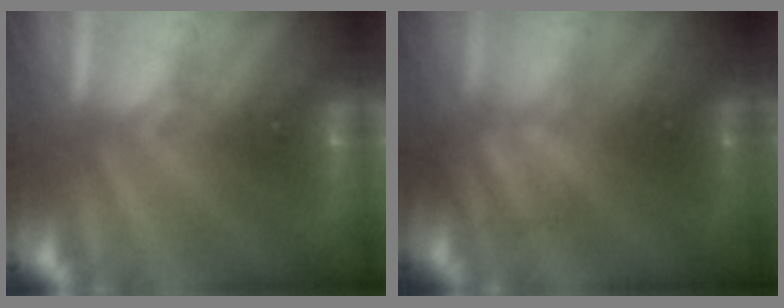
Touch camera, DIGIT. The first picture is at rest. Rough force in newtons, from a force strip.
{"total": 2.4}